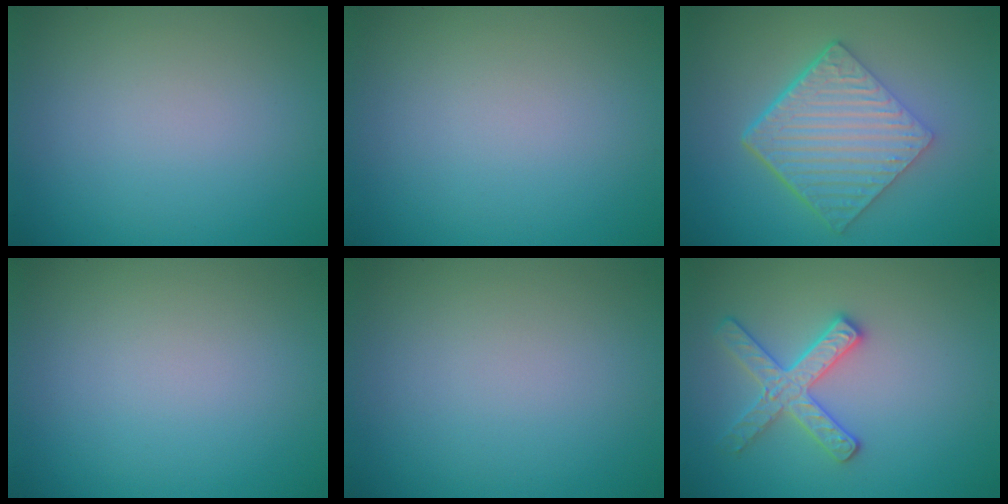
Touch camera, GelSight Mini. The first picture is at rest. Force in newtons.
{"total": 0.0}
{"total": 7.0, "press": 4.7, "slide": 5.2}
{"total": 0.0}
{"total": 0.0}
{"total": 2.9, "press": 2.9, "slide": 0.4}